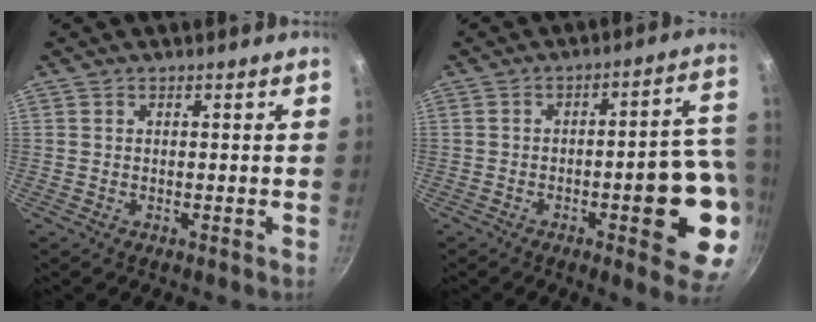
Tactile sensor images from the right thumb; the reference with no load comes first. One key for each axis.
{"total": 13.7, "fx": -3.8, "fy": 4.3, "fz": 12.5, "tx": -0.106, "ty": 0.023, "tz": -0.047}